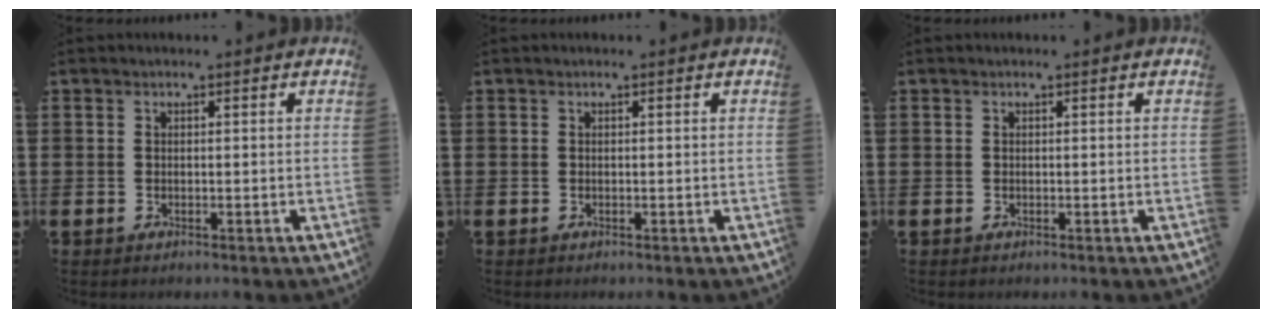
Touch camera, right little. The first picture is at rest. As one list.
[{"total": 0.0}, {"total": 0.0}]